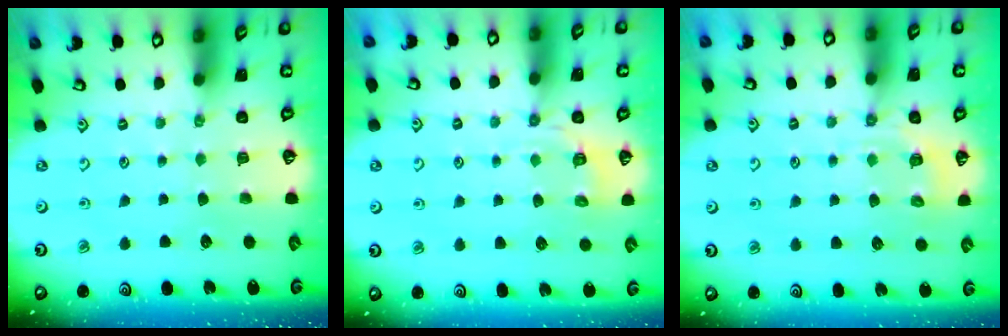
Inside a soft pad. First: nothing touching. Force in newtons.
{"total": 5.6, "press": 5.3, "slide": 2.0}
{"total": 6.2, "press": 6.1, "slide": 1.3}